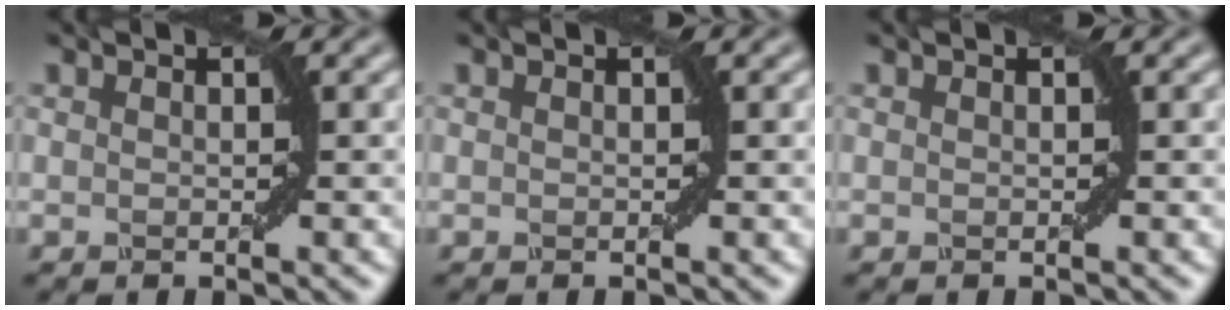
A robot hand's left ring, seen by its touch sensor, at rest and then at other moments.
{"total": 0.0}
{"total": 0.0}